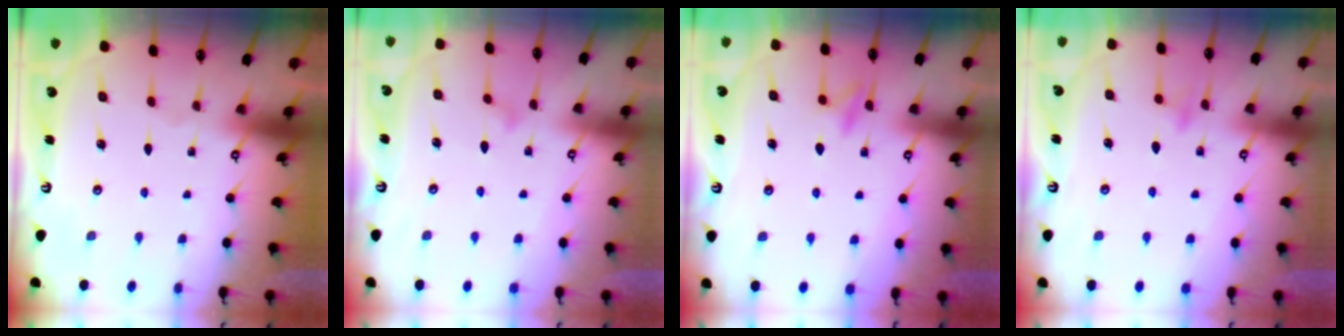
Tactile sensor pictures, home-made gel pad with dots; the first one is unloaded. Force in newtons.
{"total": 7.9, "press": 7.9, "slide": 0.3}
{"total": 9.4, "press": 9.3, "slide": 1.1}
{"total": 7.3, "press": 7.2, "slide": 0.7}